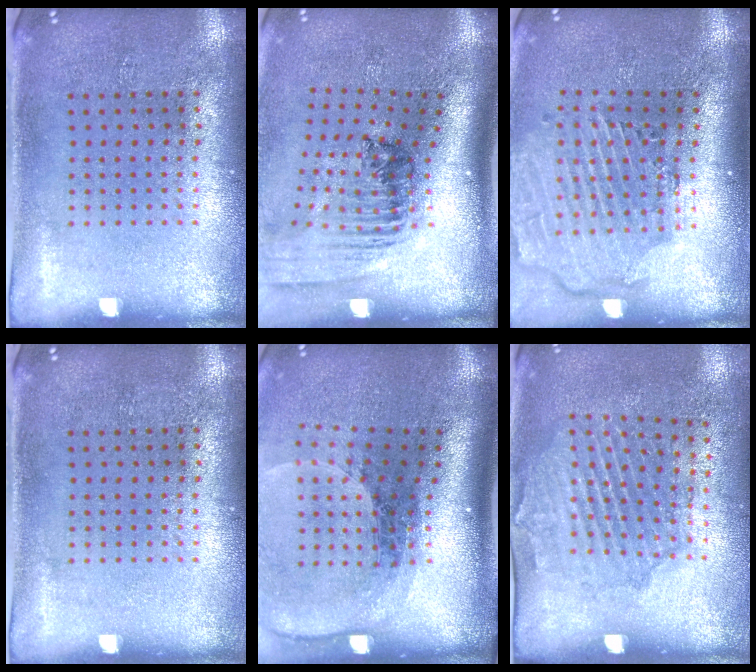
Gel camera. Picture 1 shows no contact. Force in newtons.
{"total": 2.0, "press": 1.4, "slide": 1.4}
{"total": 2.8, "press": 2.3, "slide": 1.7}
{"total": 0.0}
{"total": 2.4, "press": 1.7, "slide": 1.7}
{"total": 1.6, "press": 1.4, "slide": 0.7}